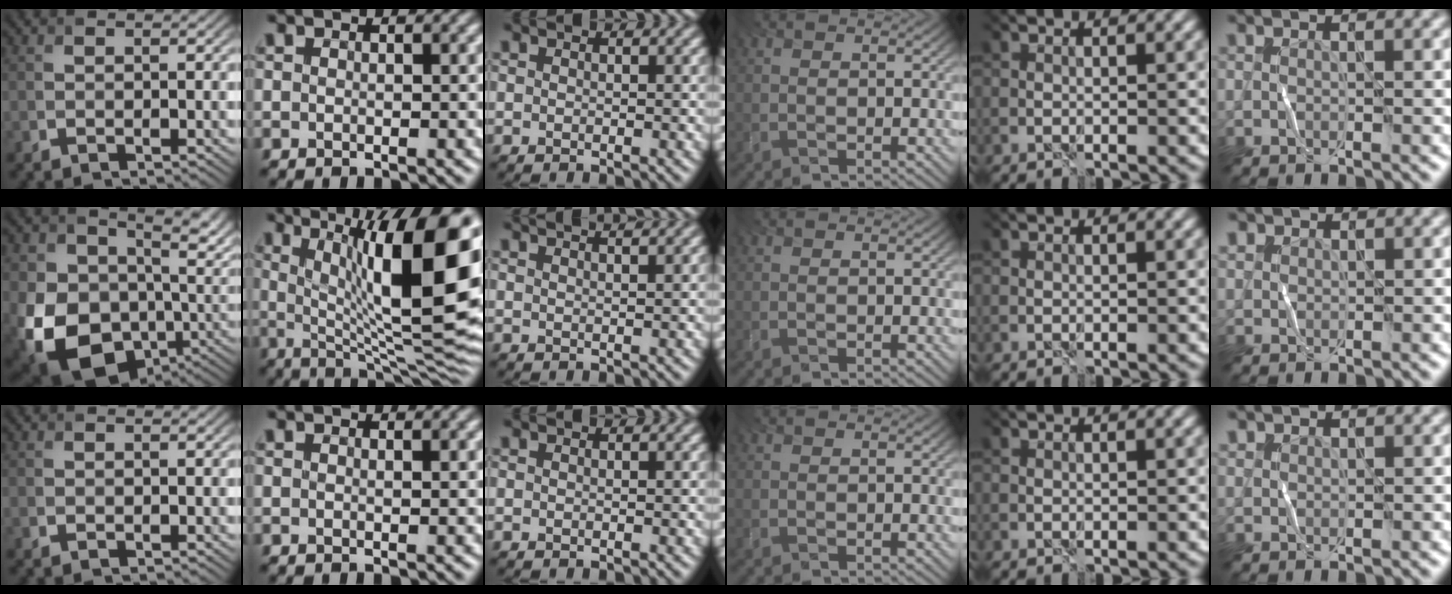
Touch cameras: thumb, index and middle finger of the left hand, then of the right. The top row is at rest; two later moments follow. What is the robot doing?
{"motion": "fold", "object": "bandana"}